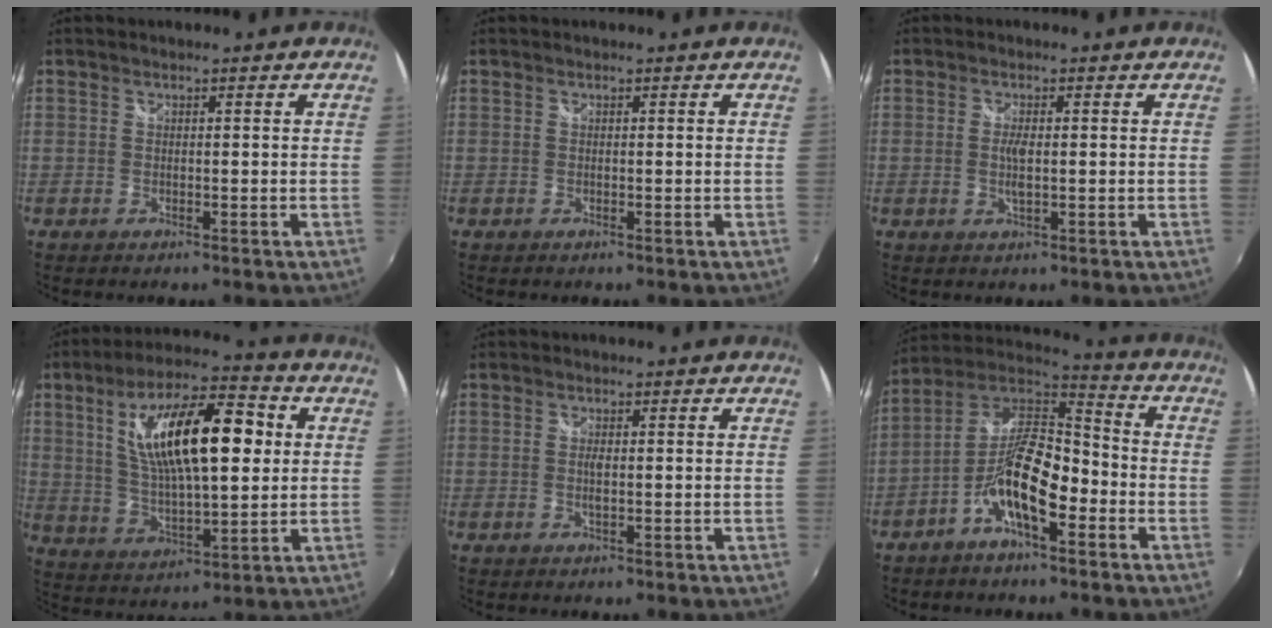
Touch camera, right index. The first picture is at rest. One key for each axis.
{"total": 0.0}
{"total": 2.7, "fx": -0.1, "fy": 0.8, "fz": 2.5, "tx": -0.047, "ty": -0.004, "tz": -0.002}
{"total": 19.0, "fx": 4.4, "fy": 6.6, "fz": 17.3, "tx": -0.305, "ty": 0.020, "tz": 0.083}
{"total": 1.4, "fx": -0.1, "fy": 0.3, "fz": 1.4, "tx": -0.027, "ty": -0.002, "tz": -0.003}
{"total": 13.1, "fx": -5.4, "fy": 4.8, "fz": 10.9, "tx": -0.217, "ty": 0.010, "tz": -0.105}